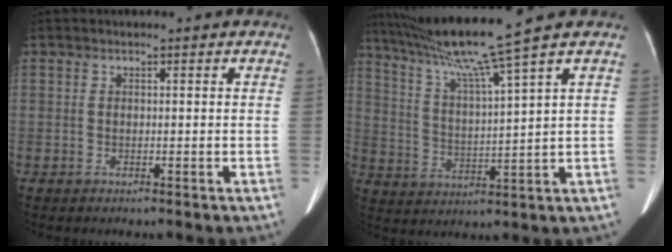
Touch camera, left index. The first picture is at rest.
{"total": 11.4, "force": [8.8, -3.4, 6.4], "torque": [-0.114, -0.010, 0.162]}